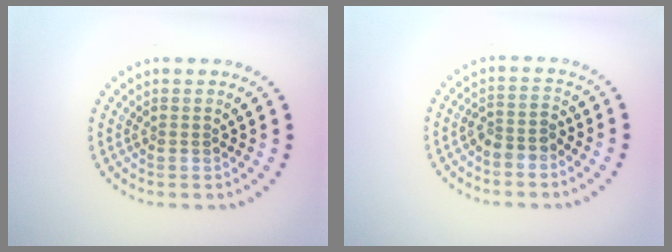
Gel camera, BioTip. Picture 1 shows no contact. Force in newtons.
{"total": 2.0, "press": 1.6, "slide": 1.2}